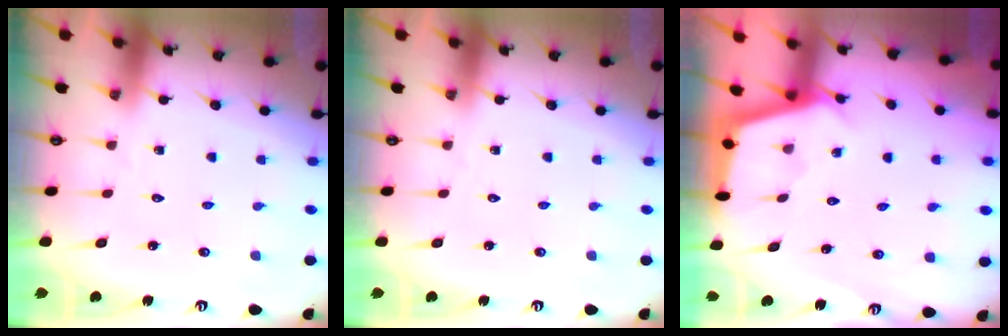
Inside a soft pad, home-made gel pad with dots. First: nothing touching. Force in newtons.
{"total": 0.0}
{"total": 2.9, "press": 2.9, "slide": 0.4}